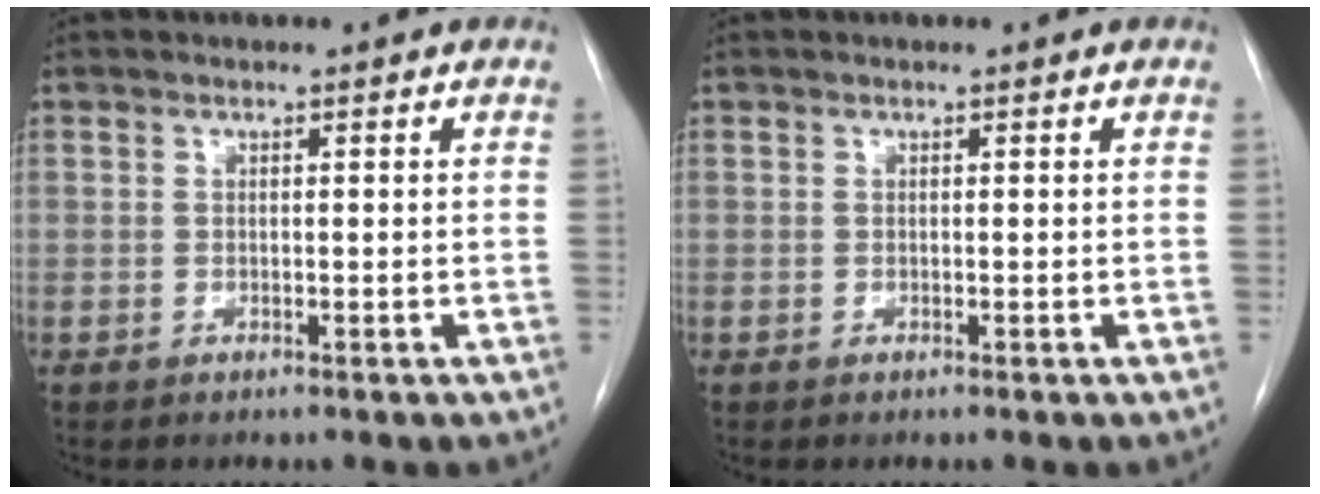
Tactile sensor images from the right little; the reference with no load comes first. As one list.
[{"total": 0.0}]